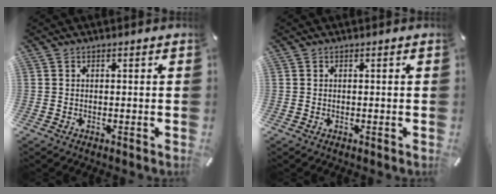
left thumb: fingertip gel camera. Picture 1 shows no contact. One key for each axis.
{"total": 0.0}